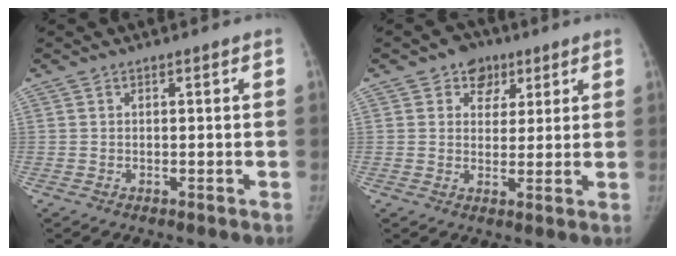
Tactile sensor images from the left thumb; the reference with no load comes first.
{"total": 6.1, "force": [3.2, 4.9, 1.9], "torque": [0.007, -0.006, 0.043]}